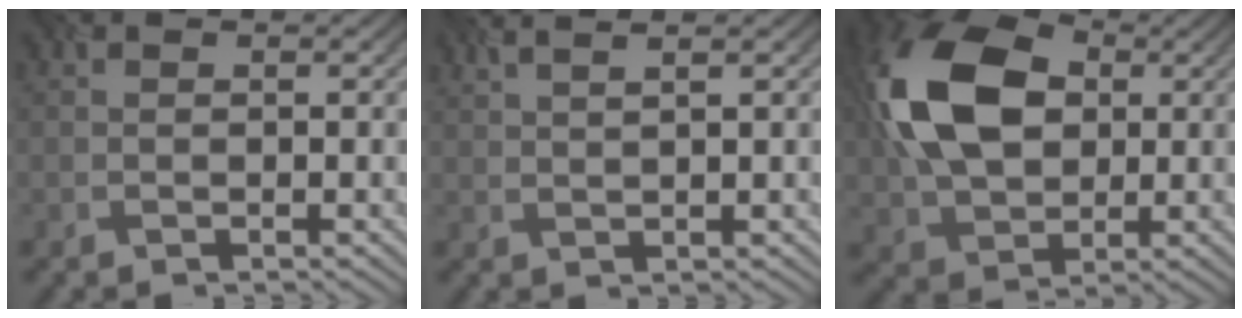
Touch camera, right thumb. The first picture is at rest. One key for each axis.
{"total": 3.2, "fx": 2.0, "fy": 0.5, "fz": 2.4, "tx": -0.034, "ty": 0.012, "tz": 0.028}
{"total": 13.9, "fx": 2.0, "fy": 9.7, "fz": 9.8, "tx": -0.235, "ty": 0.020, "tz": 0.029}